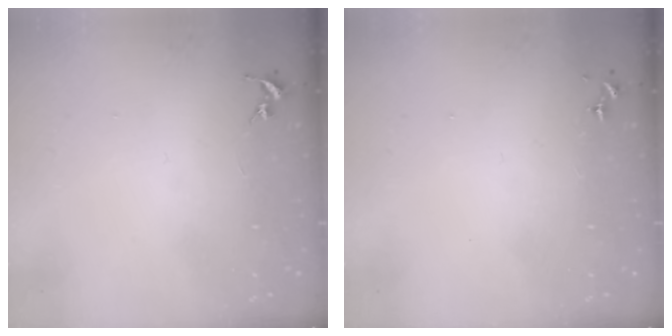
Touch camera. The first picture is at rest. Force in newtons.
{"total": 0.0}